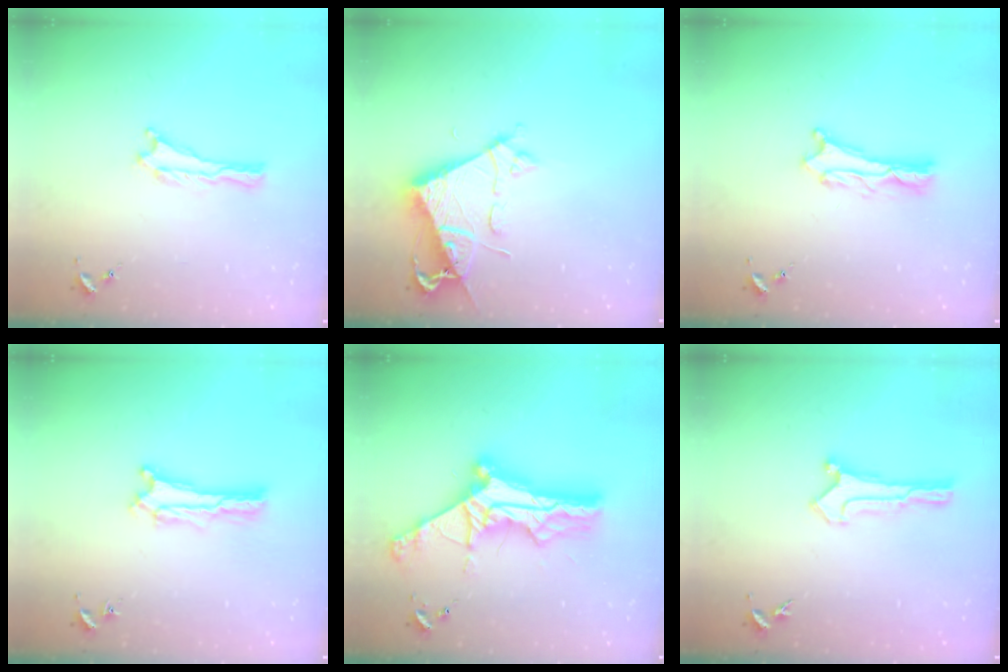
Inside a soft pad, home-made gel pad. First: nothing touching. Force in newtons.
{"total": 6.6, "press": 6.5, "slide": 0.6}
{"total": 1.8, "press": 1.8, "slide": 0.2}
{"total": 0.7, "press": 0.6, "slide": 0.2}
{"total": 14.3, "press": 14.3, "slide": 1.3}
{"total": 0.0}